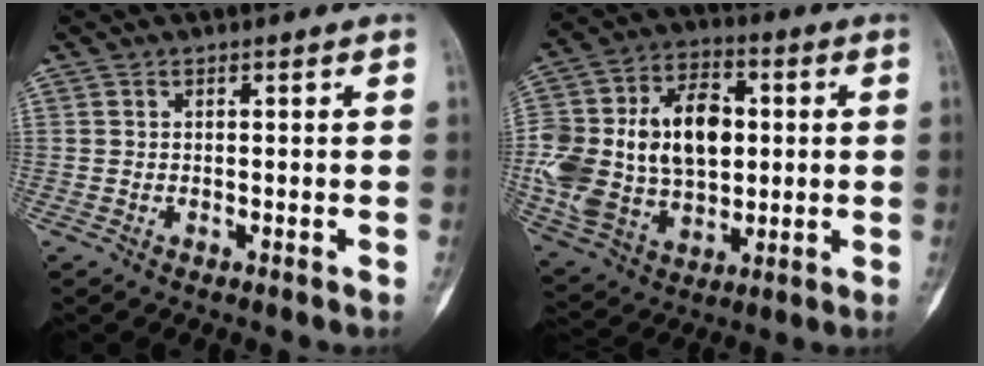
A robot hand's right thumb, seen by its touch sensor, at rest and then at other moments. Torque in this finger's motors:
{"motor_torque": [0.97, 3.20, 0.30, -0.02, 0.20]}